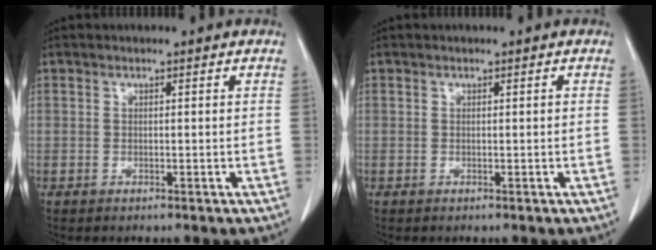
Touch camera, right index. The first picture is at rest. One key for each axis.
{"total": 0.0}